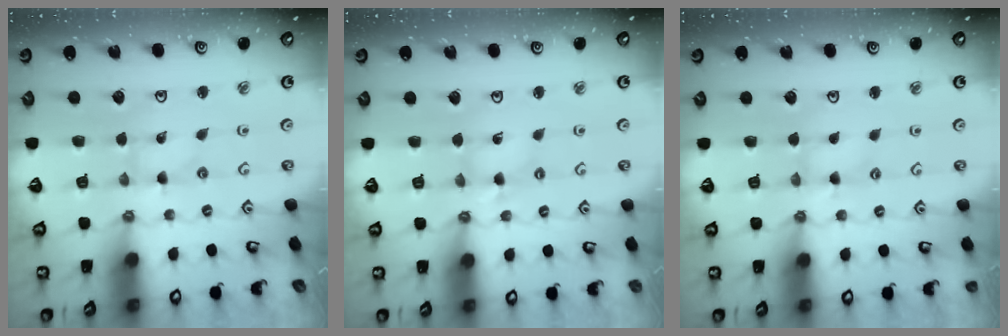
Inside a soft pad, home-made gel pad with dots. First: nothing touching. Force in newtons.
{"total": 2.9, "press": 2.8, "slide": 0.2}
{"total": 1.7, "press": 1.7, "slide": 0.3}